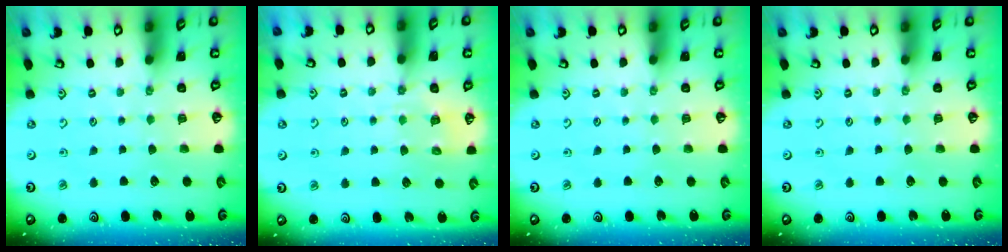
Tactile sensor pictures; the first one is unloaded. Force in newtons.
{"total": 5.9, "press": 5.8, "slide": 1.0}
{"total": 0.0}
{"total": 0.0}